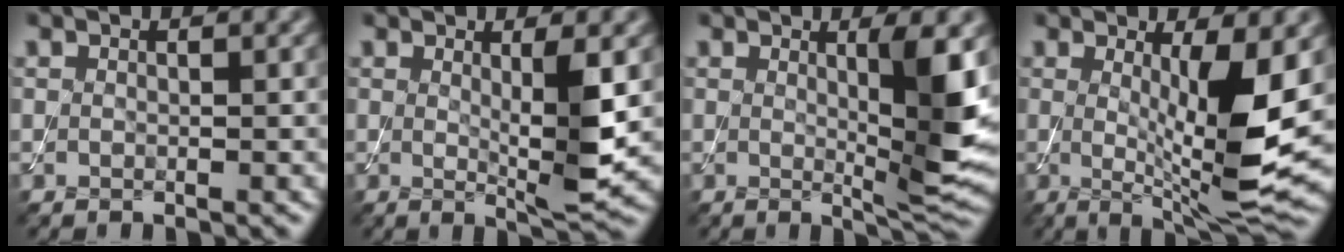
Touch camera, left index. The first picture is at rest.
{"total": 4.2, "force": [0.5, 0.6, 4.1], "torque": [-0.065, -0.013, 0.012]}
{"total": 5.9, "force": [0.9, 1.0, 5.7], "torque": [-0.079, -0.014, 0.018]}
{"total": 8.6, "force": [0.4, 1.9, 8.4], "torque": [-0.127, -0.023, 0.016]}